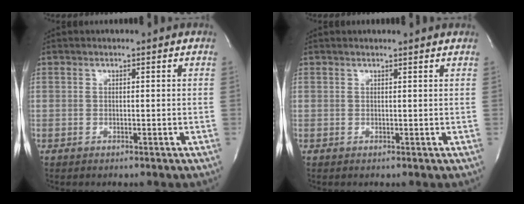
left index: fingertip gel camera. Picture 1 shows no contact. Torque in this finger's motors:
{"motor_torque": [0.15, -0.08, -0.03, 0.00]}